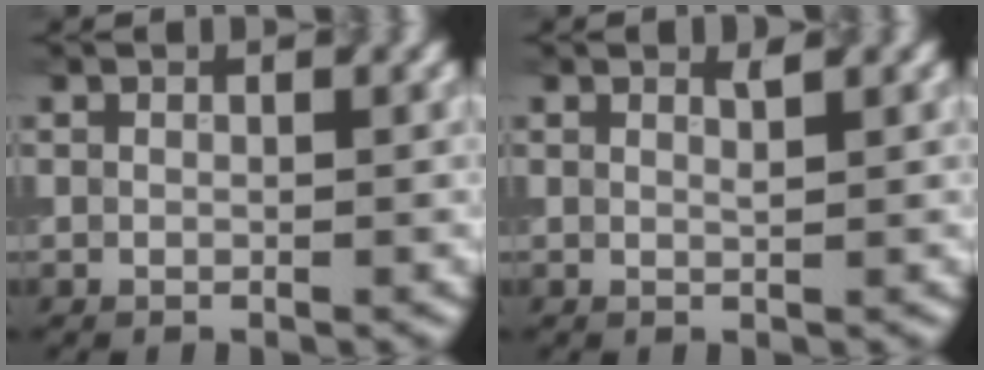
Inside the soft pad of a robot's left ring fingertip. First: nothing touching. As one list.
[{"total": 0.7, "force": [0.5, 0.1, 0.5], "torque": [-0.002, -0.003, 0.007]}]